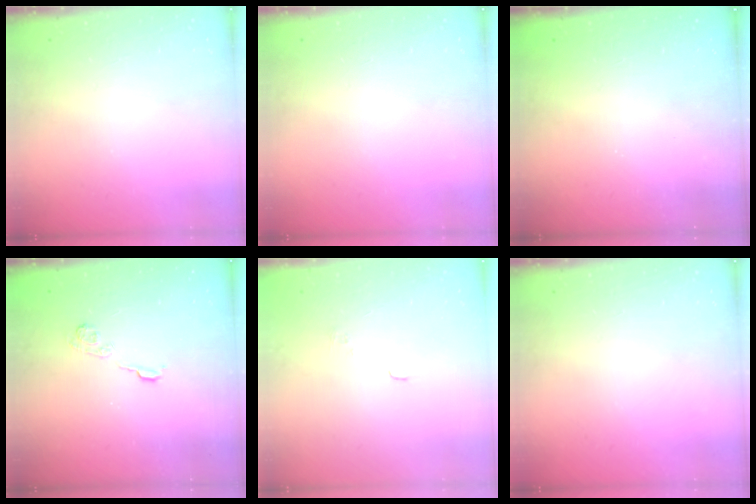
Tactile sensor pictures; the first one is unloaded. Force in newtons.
{"total": 0.0}
{"total": 2.4, "press": 2.3, "slide": 0.8}
{"total": 5.4, "press": 5.2, "slide": 1.6}
{"total": 1.8, "press": 1.3, "slide": 1.2}
{"total": 0.0}